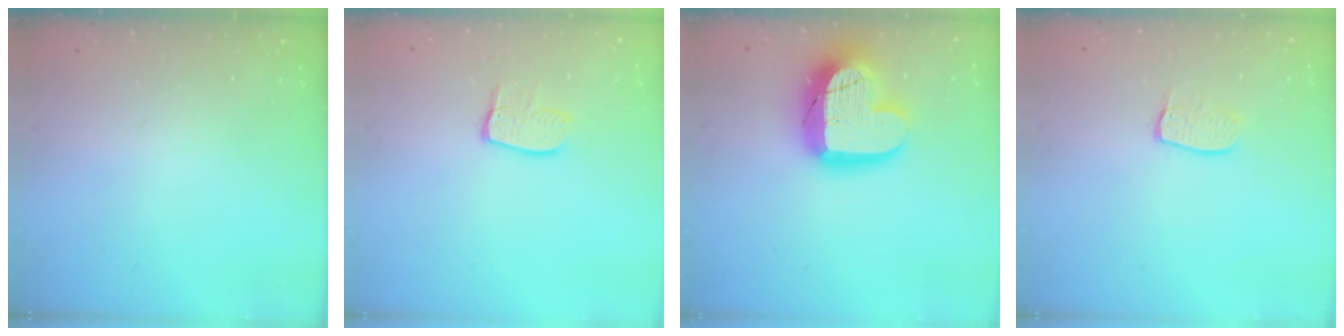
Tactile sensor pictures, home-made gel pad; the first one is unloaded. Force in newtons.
{"total": 8.5, "press": 8.5, "slide": 0.7}
{"total": 20.6, "press": 20.6, "slide": 1.5}
{"total": 6.9, "press": 6.9, "slide": 0.2}